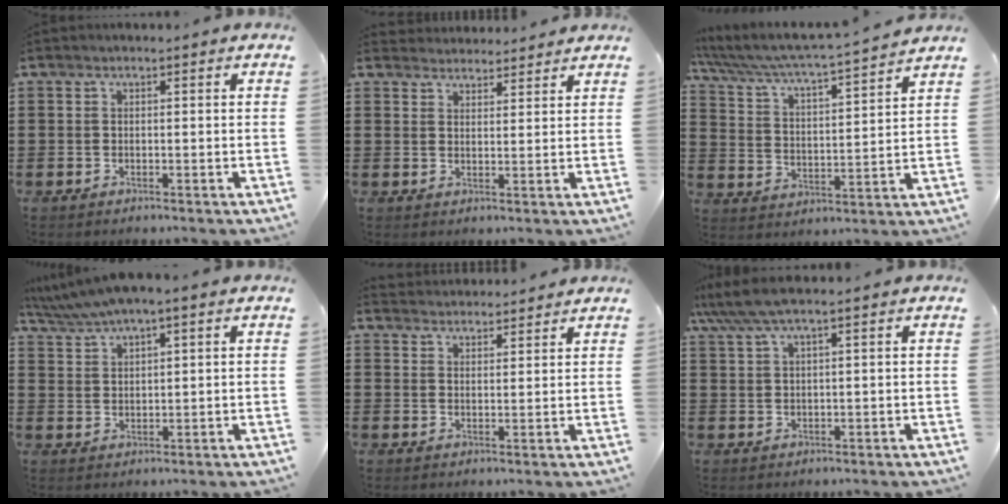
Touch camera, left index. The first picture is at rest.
{"total": 2.9, "force": [2.8, 0.5, -0.4], "torque": [-0.001, -0.006, 0.054]}
{"total": 4.5, "force": [4.2, -0.2, 1.7], "torque": [-0.056, -0.036, 0.062]}
{"total": 3.1, "force": [2.5, 0.2, 1.9], "torque": [-0.044, -0.005, 0.042]}
{"total": 2.8, "force": [2.7, 0.3, -0.6], "torque": [0.003, -0.008, 0.052]}
{"total": 3.9, "force": [2.4, 0.3, 3.0], "torque": [-0.071, 0.000, 0.041]}